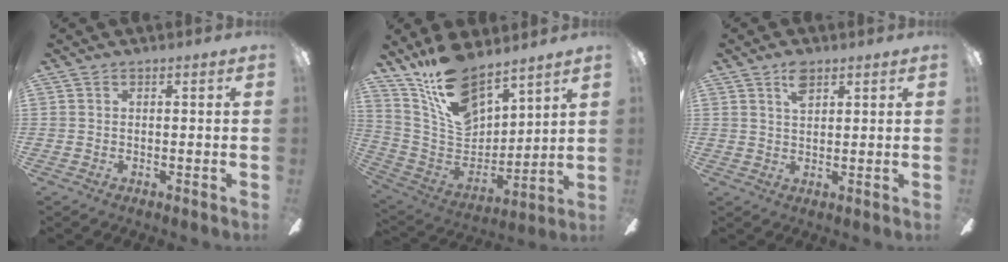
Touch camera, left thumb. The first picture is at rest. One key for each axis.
{"total": 16.8, "fx": 13.0, "fy": 7.3, "fz": 7.9, "tx": -0.167, "ty": -0.075, "tz": 0.242}
{"total": 4.4, "fx": 2.6, "fy": 2.2, "fz": 2.8, "tx": -0.054, "ty": 0.000, "tz": 0.046}